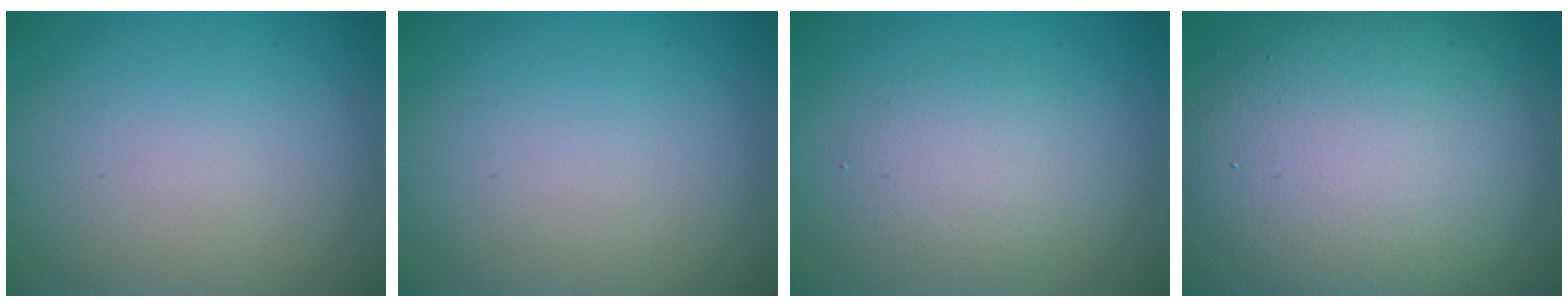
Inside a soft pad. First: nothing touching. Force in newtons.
{"total": 0.0}
{"total": 2.7, "press": 2.7, "slide": 0.1}
{"total": 16.8, "press": 16.8, "slide": 0.7}